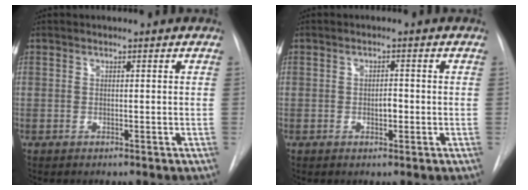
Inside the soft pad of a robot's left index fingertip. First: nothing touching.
{"total": 1.8, "force": [-0.8, 0.8, 1.4], "torque": [-0.020, -0.003, -0.011]}